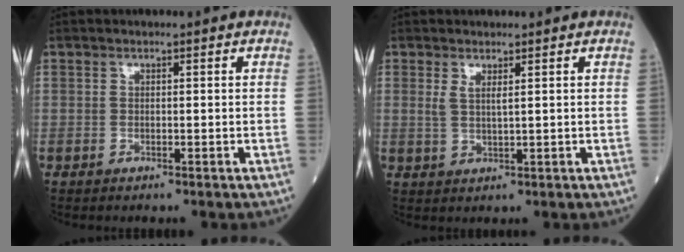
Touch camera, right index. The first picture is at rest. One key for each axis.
{"total": 2.1, "fx": 1.0, "fy": 0.2, "fz": 1.8, "tx": -0.041, "ty": -0.005, "tz": 0.024}